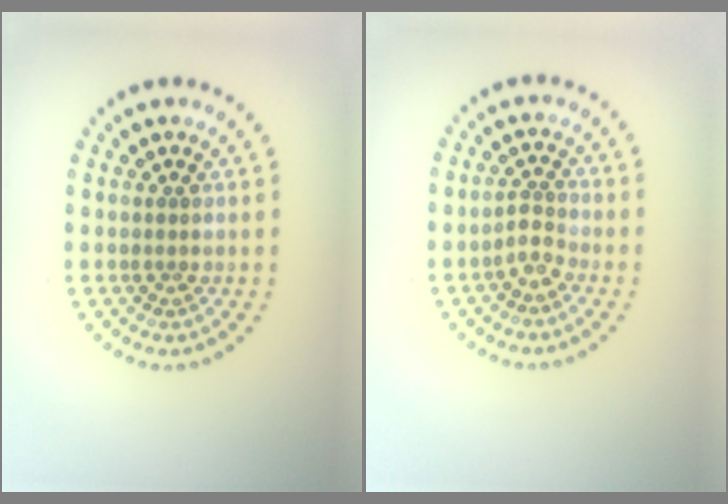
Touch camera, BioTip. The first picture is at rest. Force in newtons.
{"total": 1.8, "press": 1.2, "slide": 1.3}